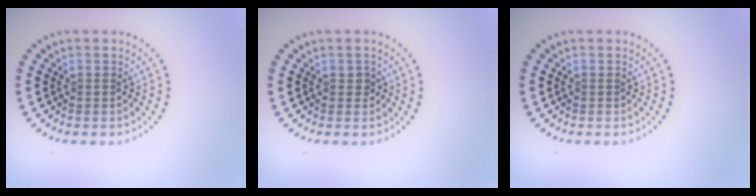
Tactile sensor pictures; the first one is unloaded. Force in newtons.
{"total": 0.8, "press": 0.8, "slide": 0.2}
{"total": 0.0}